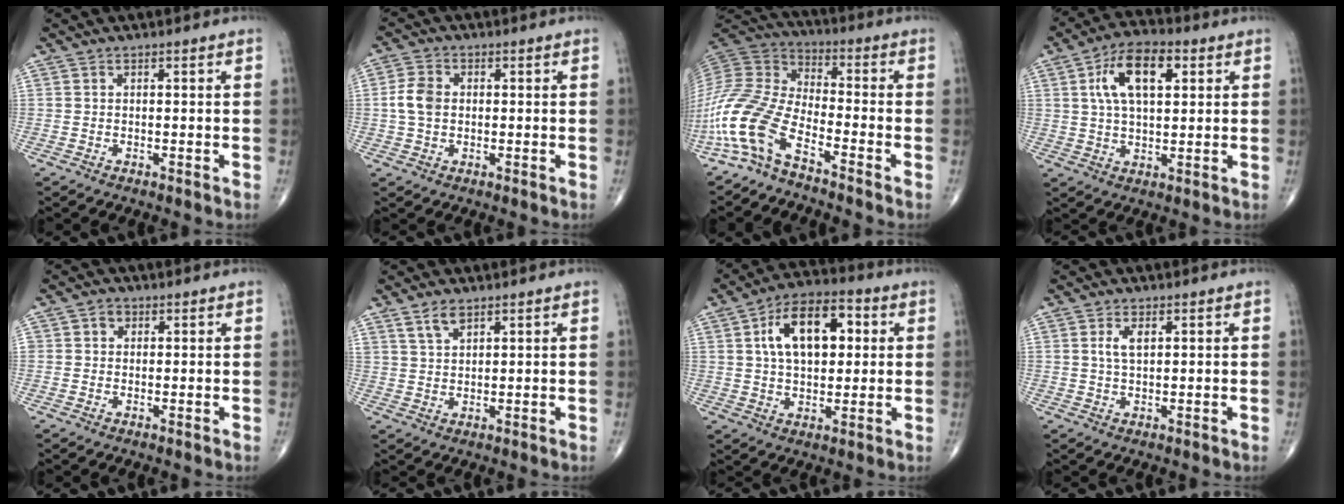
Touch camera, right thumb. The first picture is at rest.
{"total": 5.0, "force": [0.1, 3.7, 3.4], "torque": [-0.069, 0.008, -0.003]}
{"total": 13.8, "force": [-8.4, 5.1, 9.6], "torque": [-0.214, 0.064, -0.176]}
{"total": 12.0, "force": [3.7, 6.0, 9.6], "torque": [-0.163, 0.007, 0.062]}
{"total": 2.1, "force": [0.6, 1.8, 0.7], "torque": [0.001, 0.001, 0.005]}
{"total": 3.6, "force": [2.5, 1.7, 2.0], "torque": [-0.033, -0.011, 0.053]}
{"total": 14.7, "force": [3.5, 8.2, 11.7], "torque": [-0.174, 0.013, 0.053]}
{"total": 3.1, "force": [1.0, 1.4, 2.5], "torque": [-0.047, 0.000, 0.021]}